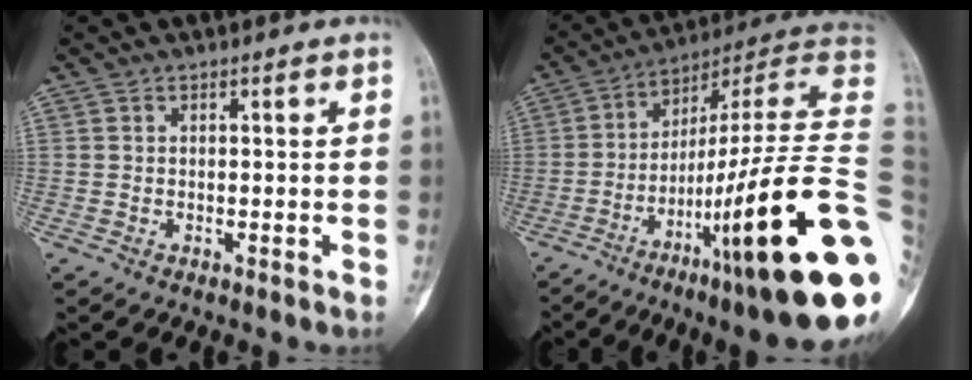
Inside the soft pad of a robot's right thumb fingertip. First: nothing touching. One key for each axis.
{"total": 32.7, "fx": -8.3, "fy": 5.1, "fz": 31.2, "tx": -0.383, "ty": 0.048, "tz": -0.134}